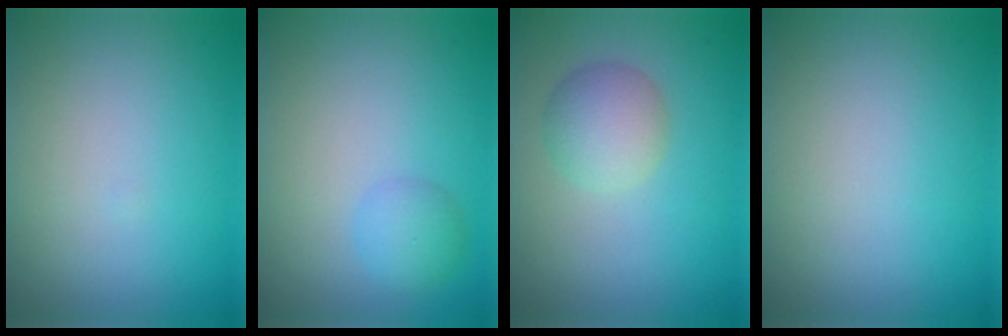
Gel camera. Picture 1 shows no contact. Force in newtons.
{"total": 2.0, "press": 2.0, "slide": 0.0}
{"total": 3.2, "press": 3.2, "slide": 0.0}
{"total": 0.0}